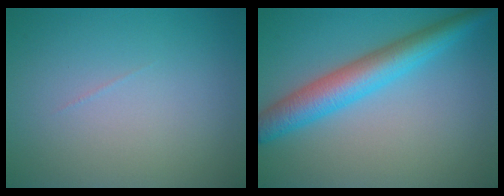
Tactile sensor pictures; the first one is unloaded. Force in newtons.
{"total": 5.5, "press": 5.5, "slide": 0.1}